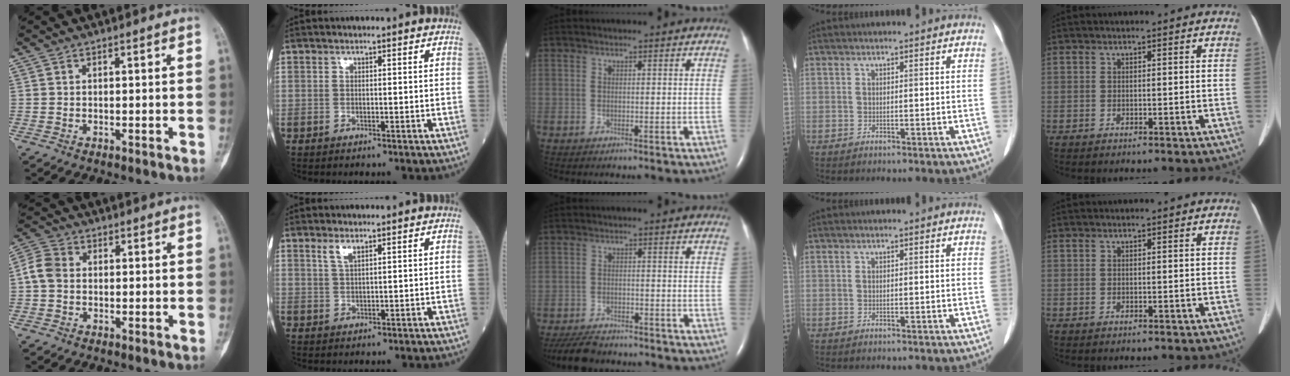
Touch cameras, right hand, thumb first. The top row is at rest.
{"thumb": {"total": 4.8, "force": [-0.1, 3.9, 2.9], "torque": [-0.057, 0.015, -0.011]}, "index": {"total": 2.1, "force": [1.4, 0.4, 1.5], "torque": [-0.034, -0.001, 0.030]}, "middle": {"total": 7.2, "force": [-6.5, 2.0, 2.5], "torque": [-0.047, -0.016, -0.106]}}